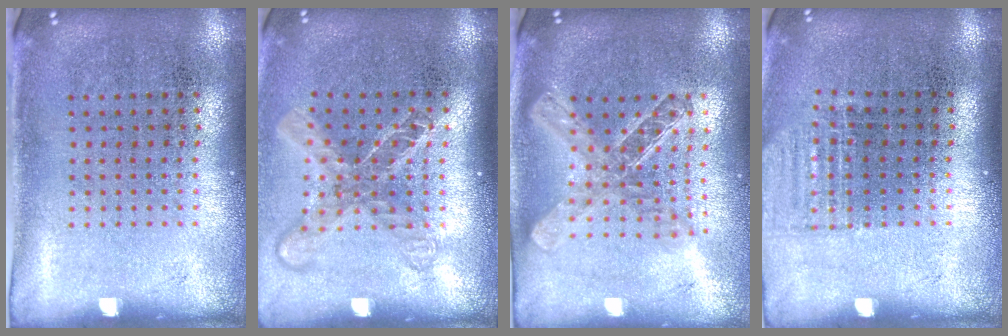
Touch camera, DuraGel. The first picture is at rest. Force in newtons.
{"total": 1.8, "press": 1.4, "slide": 1.2}
{"total": 2.0, "press": 1.7, "slide": 1.2}
{"total": 0.9, "press": 0.9, "slide": 0.3}